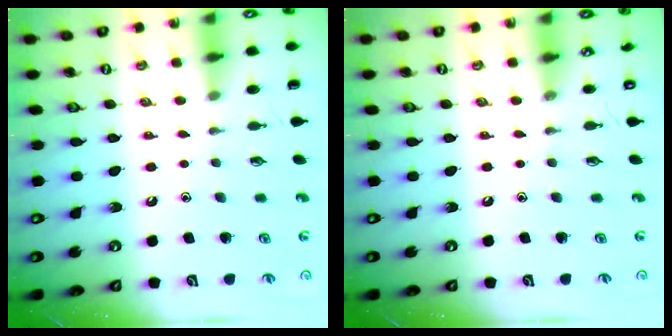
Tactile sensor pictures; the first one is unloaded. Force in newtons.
{"total": 0.0}